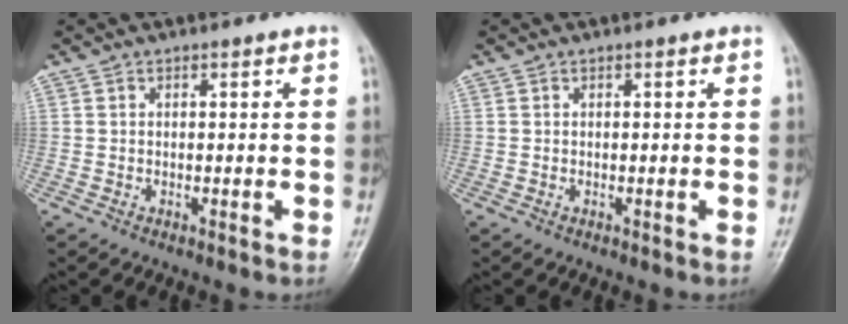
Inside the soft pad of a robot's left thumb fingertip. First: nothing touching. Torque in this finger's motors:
{"motor_torque": [0.00, 0.00, -0.10, -0.10, 0.00]}